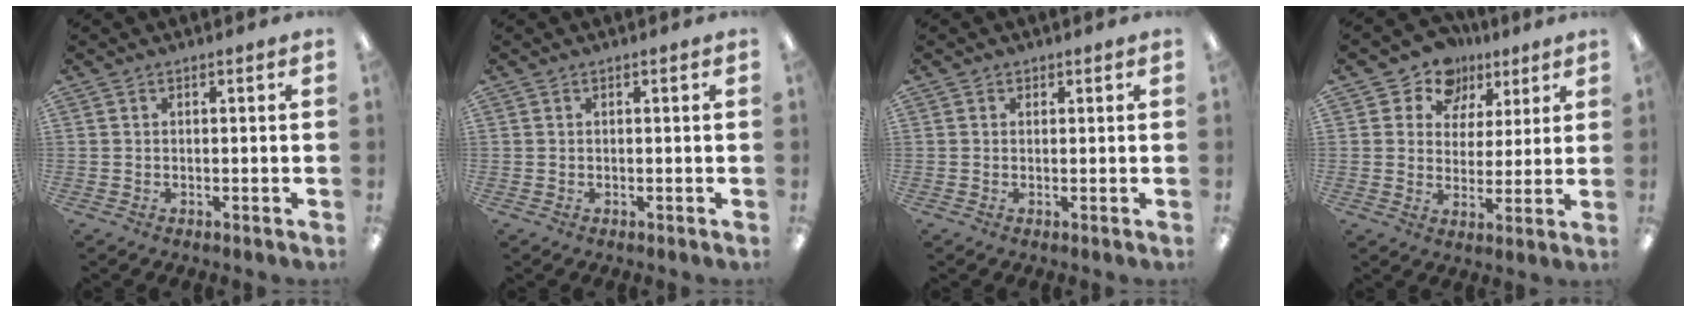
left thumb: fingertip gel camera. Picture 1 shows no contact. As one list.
[{"total": 0.0}, {"total": 0.8, "force": [0.5, 0.7, 0.0], "torque": [-0.001, 0.003, 0.009]}, {"total": 9.4, "force": [6.4, 6.8, 1.4], "torque": [-0.043, -0.042, 0.118]}]